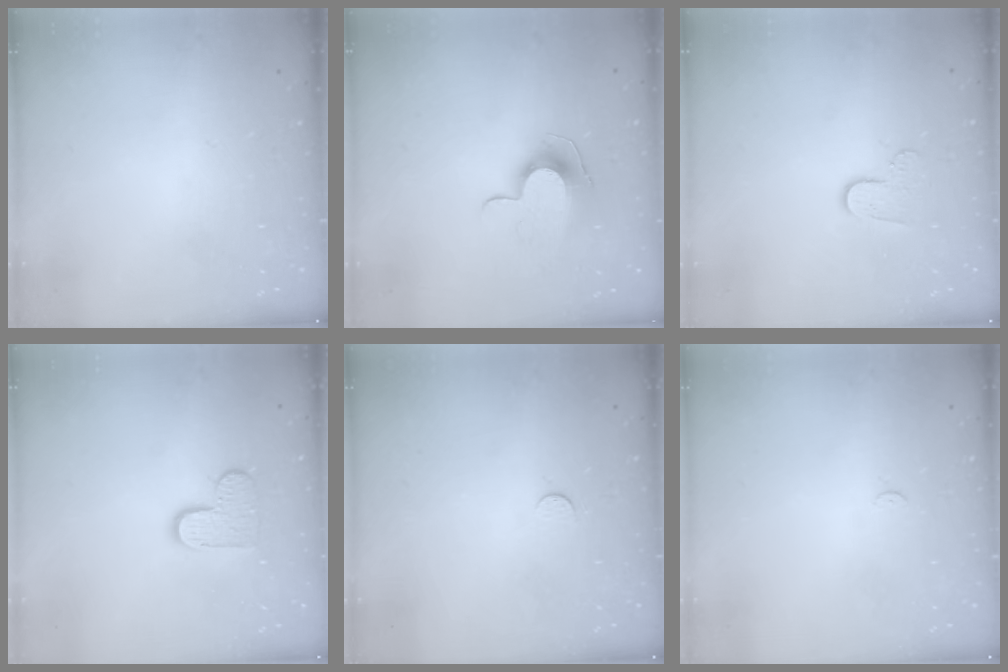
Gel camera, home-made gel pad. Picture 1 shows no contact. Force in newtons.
{"total": 11.2, "press": 11.1, "slide": 0.5}
{"total": 6.2, "press": 6.1, "slide": 0.5}
{"total": 8.3, "press": 8.2, "slide": 0.5}
{"total": 3.1, "press": 3.1, "slide": 0.4}
{"total": 2.3, "press": 2.3, "slide": 0.3}